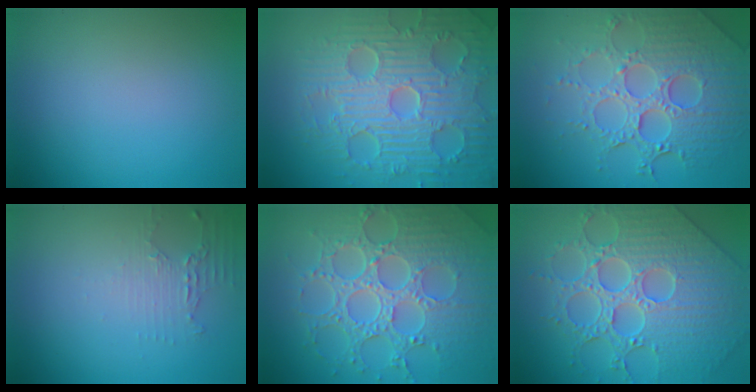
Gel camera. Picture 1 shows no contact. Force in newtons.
{"total": 9.2, "press": 6.8, "slide": 6.2}
{"total": 8.2, "press": 5.9, "slide": 5.7}
{"total": 2.0, "press": 1.4, "slide": 1.5}
{"total": 8.3, "press": 6.1, "slide": 5.6}
{"total": 7.5, "press": 6.6, "slide": 3.5}